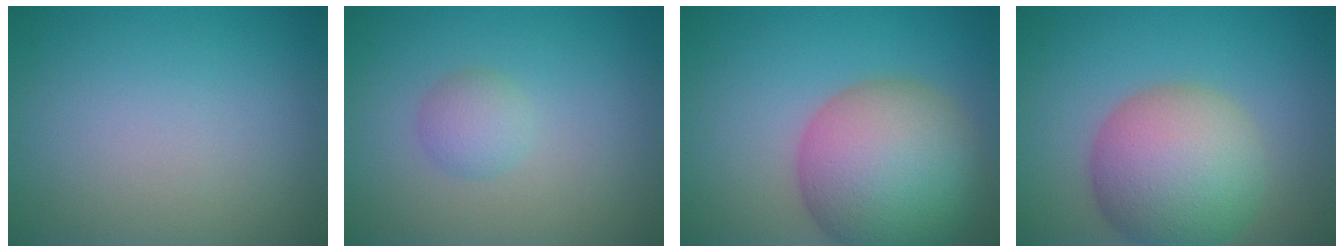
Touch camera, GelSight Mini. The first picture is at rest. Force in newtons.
{"total": 1.7, "press": 1.7, "slide": 0.1}
{"total": 11.6, "press": 11.6, "slide": 0.6}
{"total": 9.0, "press": 9.0, "slide": 0.4}